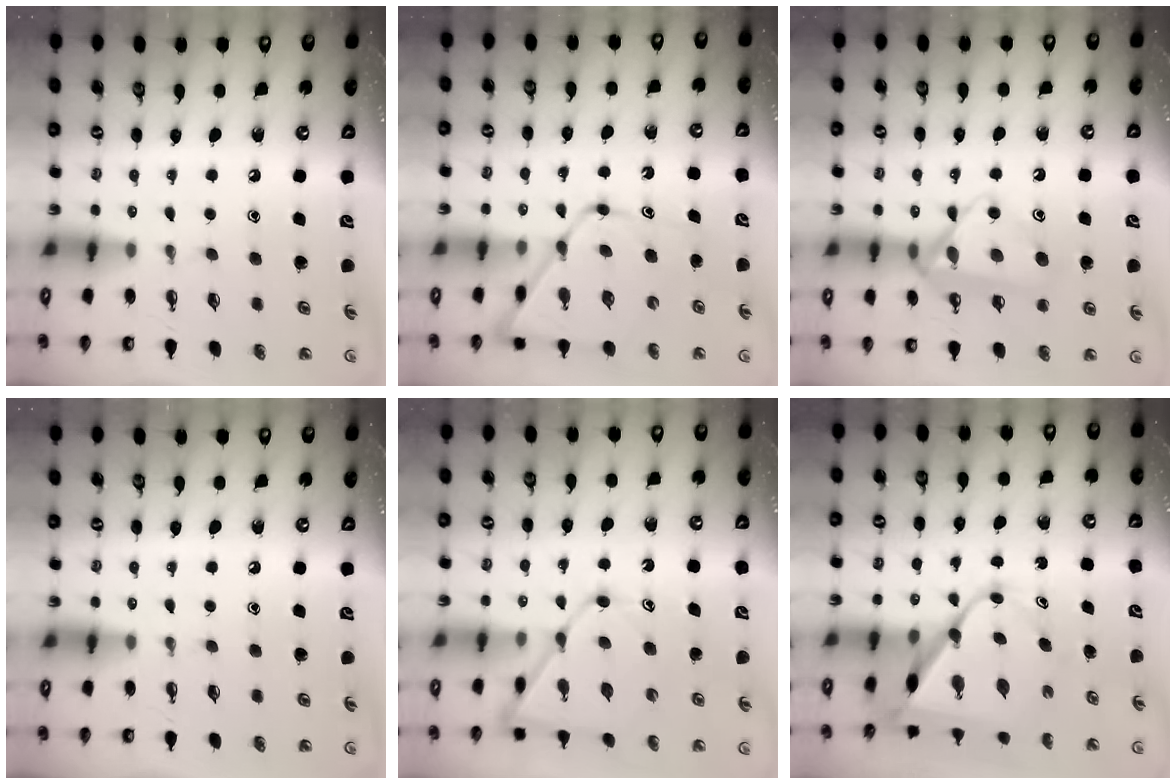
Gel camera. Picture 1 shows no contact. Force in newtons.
{"total": 12.3, "press": 12.2, "slide": 1.0}
{"total": 13.0, "press": 13.0, "slide": 0.5}
{"total": 0.0}
{"total": 12.3, "press": 12.3, "slide": 1.1}
{"total": 11.9, "press": 11.8, "slide": 1.2}